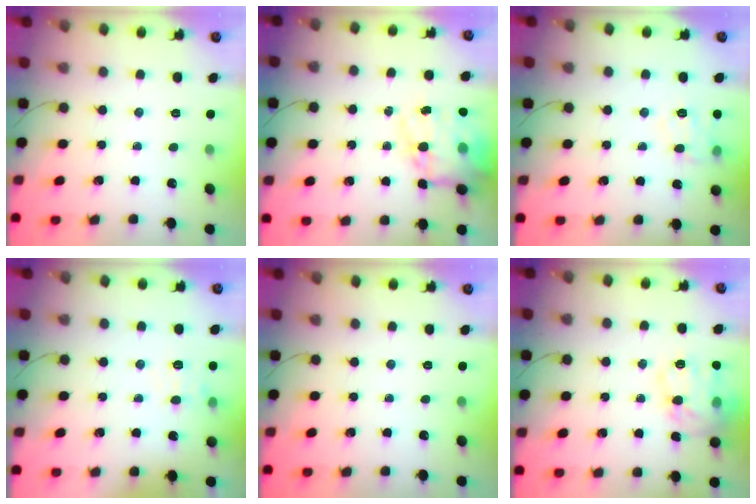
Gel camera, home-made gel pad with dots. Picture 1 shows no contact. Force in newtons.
{"total": 18.7, "press": 18.2, "slide": 4.2}
{"total": 9.9, "press": 9.9, "slide": 0.4}
{"total": 6.3, "press": 6.0, "slide": 2.0}
{"total": 0.0}
{"total": 14.4, "press": 14.3, "slide": 1.6}